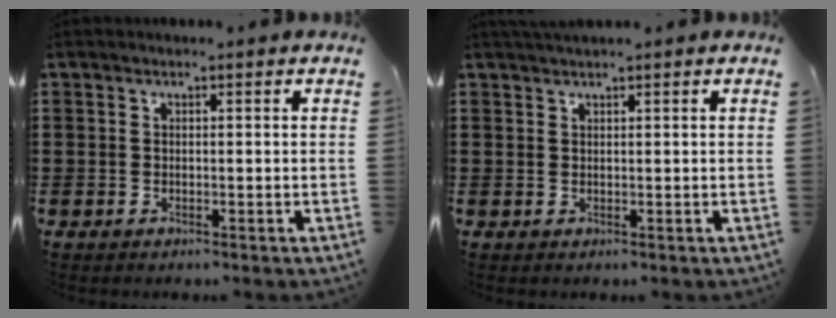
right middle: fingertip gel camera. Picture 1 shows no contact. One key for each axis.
{"total": 1.1, "fx": 1.0, "fy": 0.2, "fz": 0.4, "tx": -0.009, "ty": 0.001, "tz": 0.019}